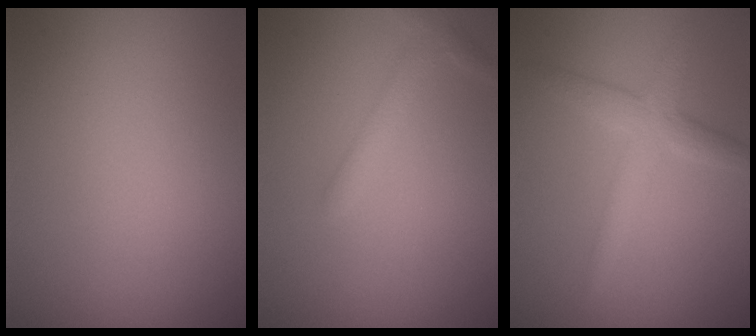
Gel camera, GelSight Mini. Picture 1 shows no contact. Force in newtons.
{"total": 1.7, "press": 1.7, "slide": 0.1}
{"total": 3.2, "press": 3.2, "slide": 0.2}